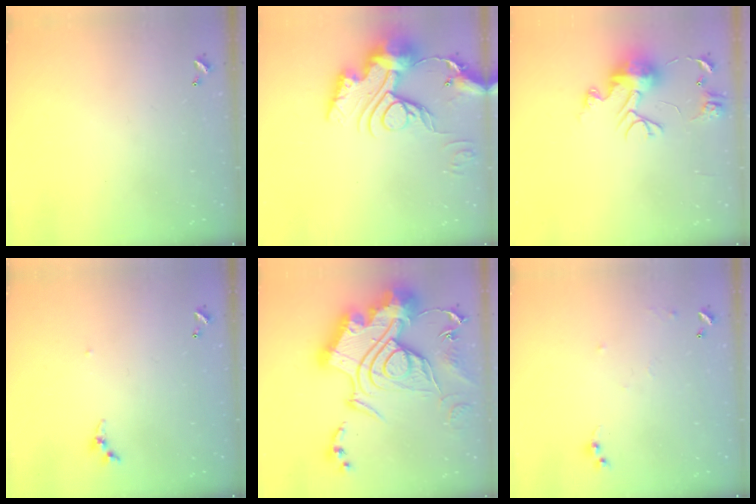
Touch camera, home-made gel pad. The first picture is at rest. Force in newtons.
{"total": 18.7, "press": 18.6, "slide": 1.7}
{"total": 10.8, "press": 10.8, "slide": 1.2}
{"total": 3.8, "press": 3.8, "slide": 0.3}
{"total": 1.1, "press": 1.1, "slide": 0.0}
{"total": 6.6, "press": 6.6, "slide": 0.6}